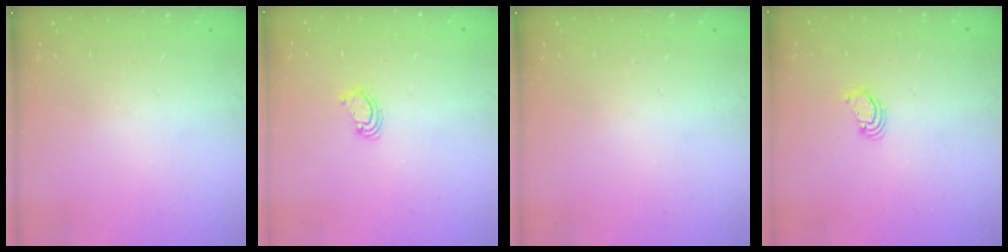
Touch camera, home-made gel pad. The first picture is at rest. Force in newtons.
{"total": 2.5, "press": 2.5, "slide": 0.2}
{"total": 0.0}
{"total": 2.6, "press": 2.6, "slide": 0.2}